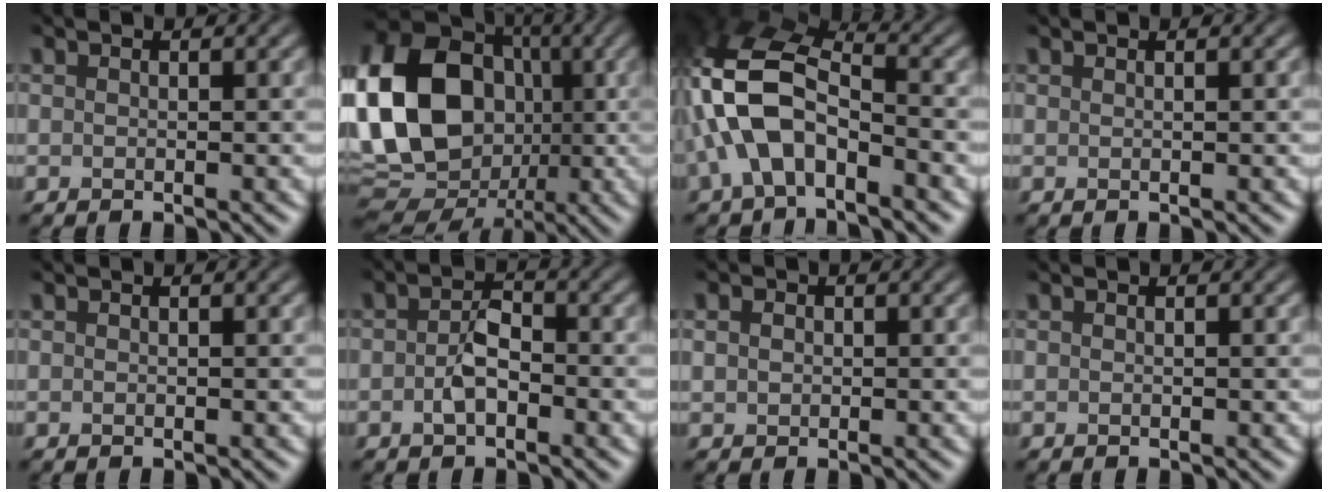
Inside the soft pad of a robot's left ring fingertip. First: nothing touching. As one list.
[{"total": 19.0, "force": [-0.3, 15.0, 11.7], "torque": [-0.239, 0.005, -0.024]}, {"total": 9.0, "force": [-2.8, 4.6, 7.2], "torque": [-0.161, 0.020, -0.067]}, {"total": 0.6, "force": [0.3, 0.2, 0.4], "torque": [0.000, 0.001, 0.002]}, {"total": 0.0}, {"total": 2.4, "force": [-0.9, 1.3, 1.8], "torque": [-0.036, 0.005, -0.021]}, {"total": 0.9, "force": [0.0, 0.8, 0.4], "torque": [-0.007, 0.003, -0.003]}, {"total": 0.0}]